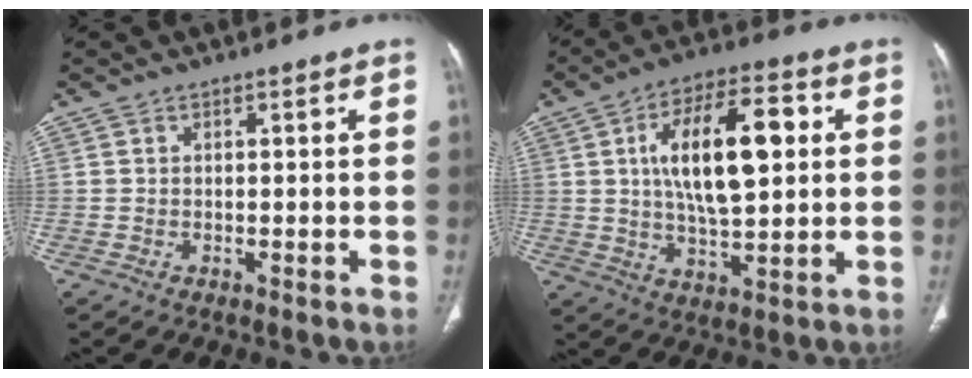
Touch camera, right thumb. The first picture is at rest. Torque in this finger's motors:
{"motor_torque": [1.23, 1.87, 1.21, 1.21, 0.30]}